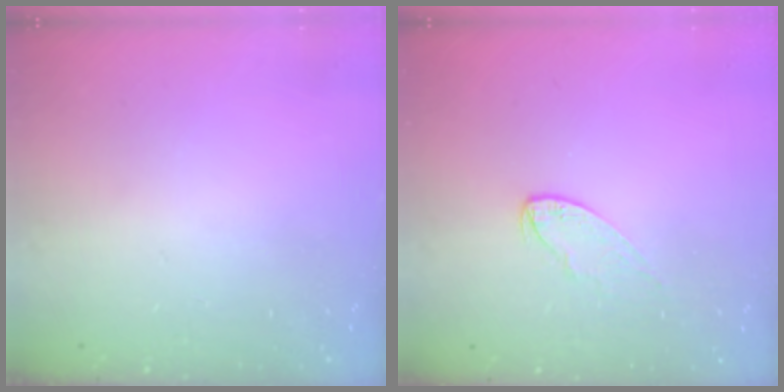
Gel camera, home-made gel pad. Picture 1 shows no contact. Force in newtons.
{"total": 5.5, "press": 5.5, "slide": 0.4}